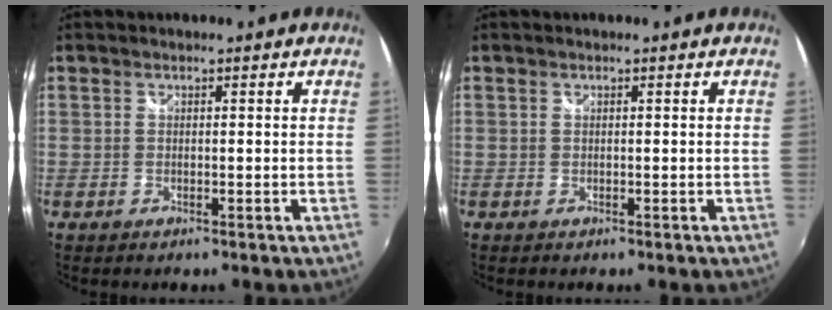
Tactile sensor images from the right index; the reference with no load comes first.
{"total": 0.0}